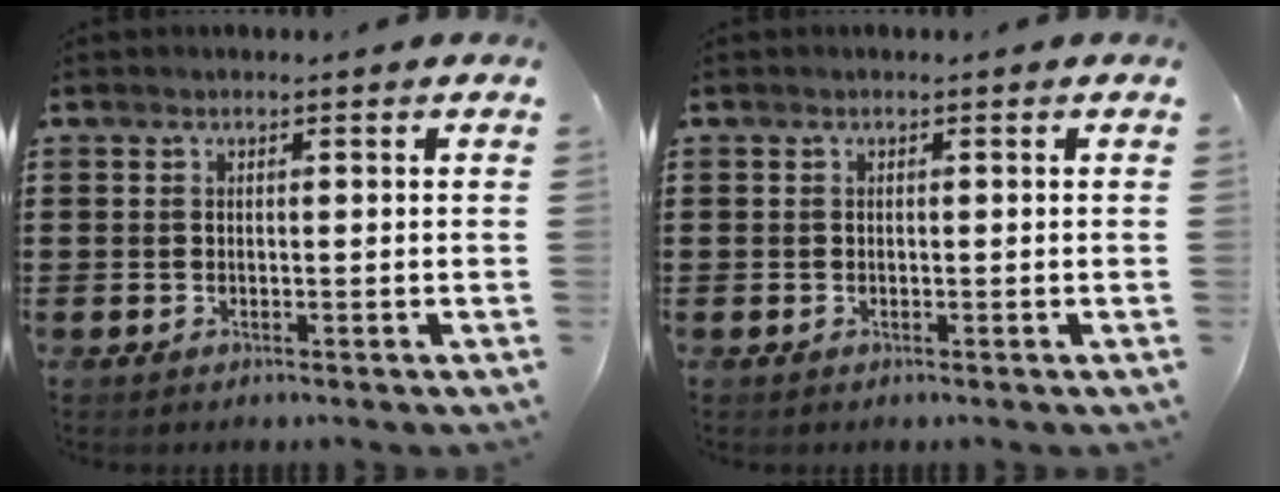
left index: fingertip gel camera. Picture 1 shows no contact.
{"total": 0.0}